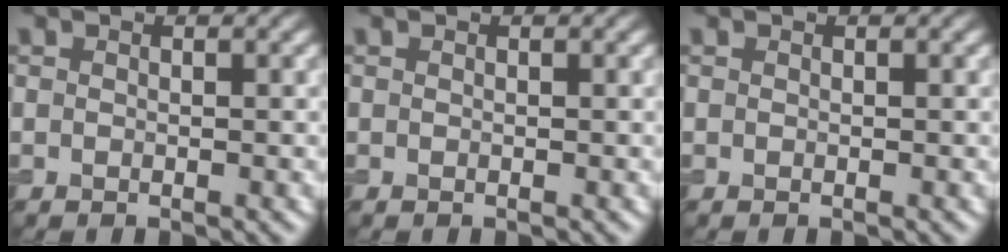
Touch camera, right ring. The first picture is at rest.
{"total": 0.0}
{"total": 0.0}